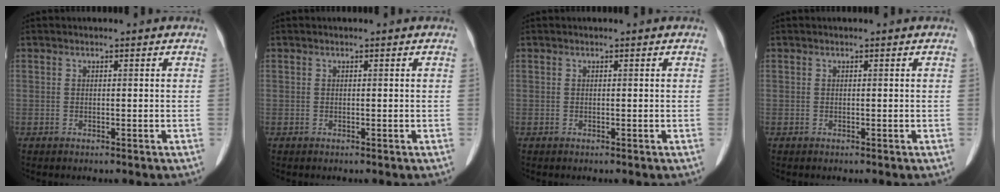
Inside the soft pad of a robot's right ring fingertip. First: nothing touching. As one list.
[{"total": 0.0}, {"total": 0.0}, {"total": 0.0}]